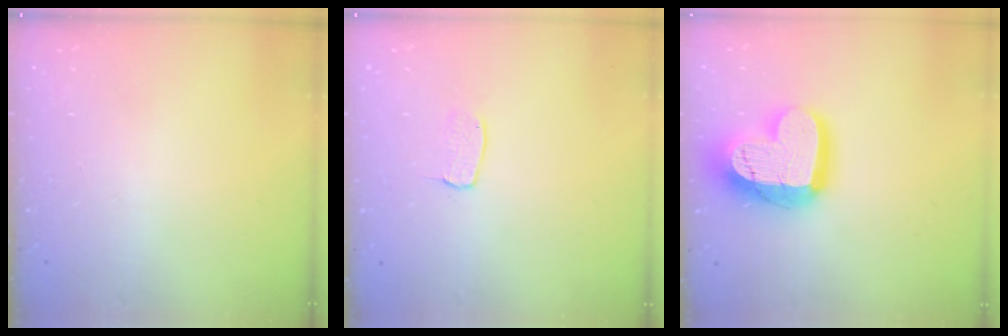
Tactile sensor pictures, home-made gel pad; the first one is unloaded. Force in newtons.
{"total": 4.0, "press": 4.0, "slide": 0.2}
{"total": 19.9, "press": 19.9, "slide": 1.5}